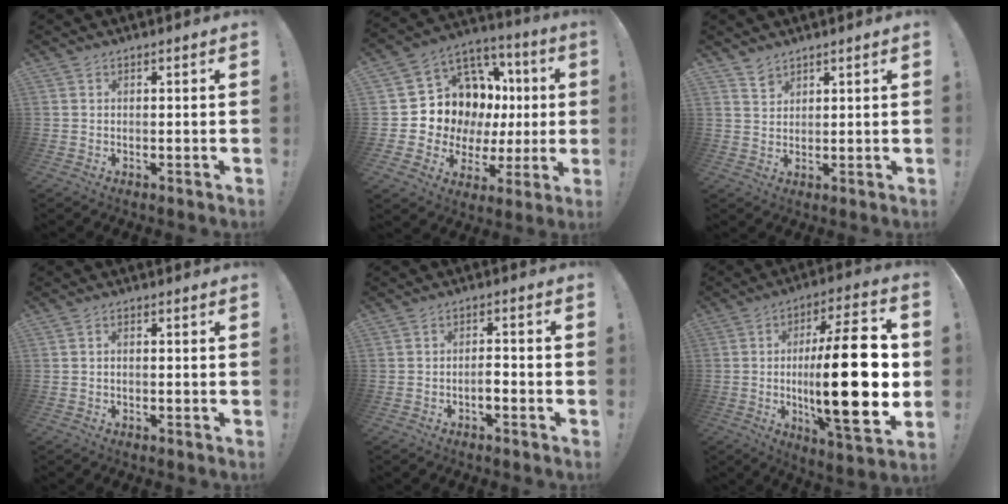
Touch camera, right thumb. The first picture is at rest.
{"total": 12.8, "force": [4.0, 10.8, 5.5], "torque": [-0.092, -0.047, 0.102]}
{"total": 3.2, "force": [2.7, 1.5, 0.7], "torque": [-0.001, -0.020, 0.049]}
{"total": 1.0, "force": [-0.4, 0.3, 0.8], "torque": [-0.015, 0.002, -0.007]}
{"total": 3.2, "force": [-1.7, 0.9, 2.6], "torque": [-0.042, 0.003, -0.029]}
{"total": 28.6, "force": [-0.8, 7.8, 27.5], "torque": [-0.455, -0.015, -0.015]}